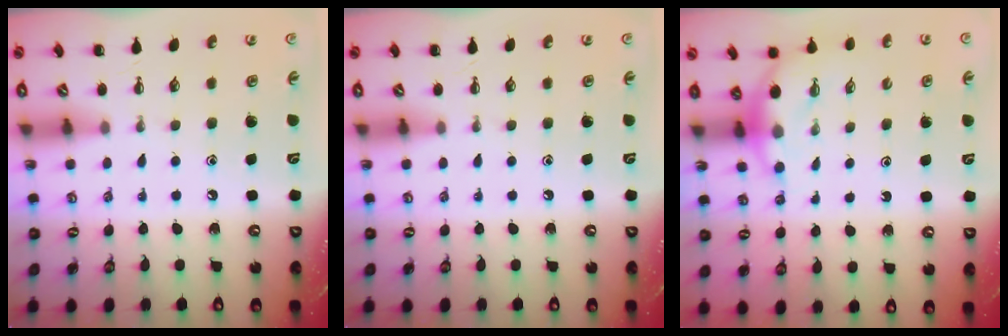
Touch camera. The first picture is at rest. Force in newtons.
{"total": 0.0}
{"total": 6.2, "press": 6.0, "slide": 1.2}